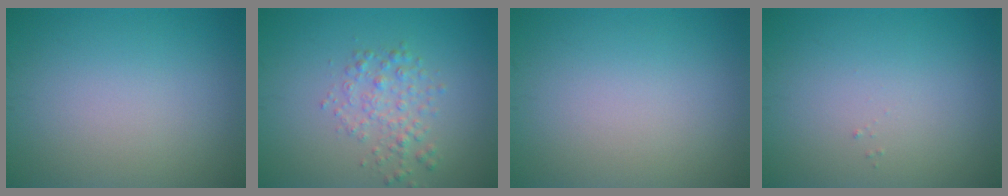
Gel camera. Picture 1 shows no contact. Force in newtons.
{"total": 2.4, "press": 2.4, "slide": 0.1}
{"total": 0.0}
{"total": 0.0}